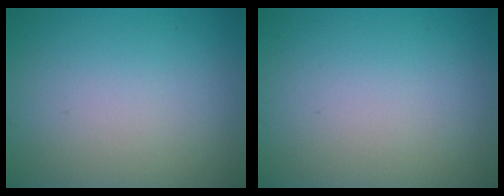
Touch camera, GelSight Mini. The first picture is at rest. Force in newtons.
{"total": 0.0}